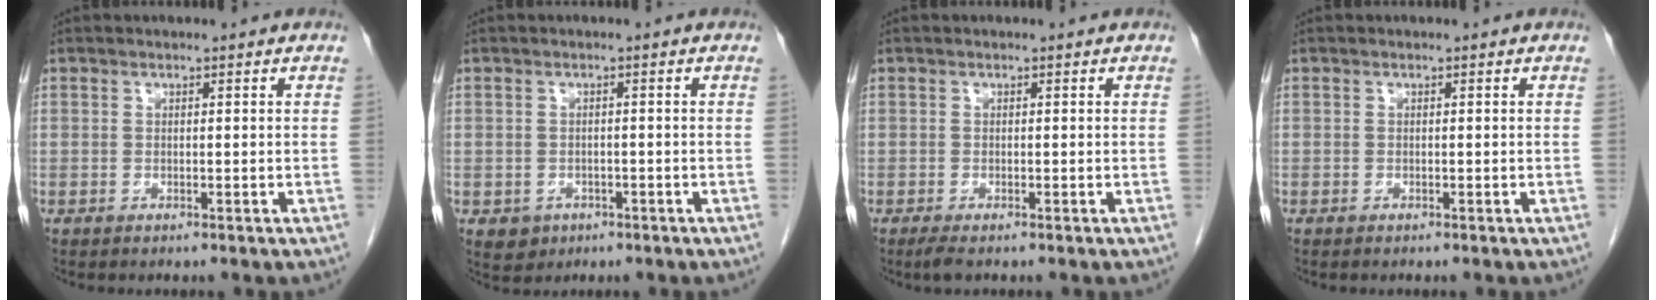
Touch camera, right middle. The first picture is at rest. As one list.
[{"total": 3.0, "force": [-1.3, 2.6, 0.8], "torque": [-0.010, 0.005, -0.010]}, {"total": 1.5, "force": [-1.1, 0.3, 1.0], "torque": [-0.024, -0.006, -0.017]}, {"total": 0.0}]